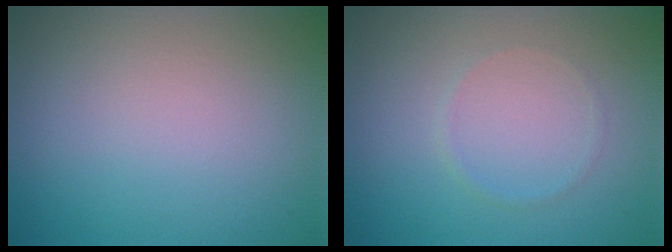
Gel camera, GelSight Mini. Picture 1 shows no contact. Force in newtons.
{"total": 0.6, "press": 0.6, "slide": 0.1}